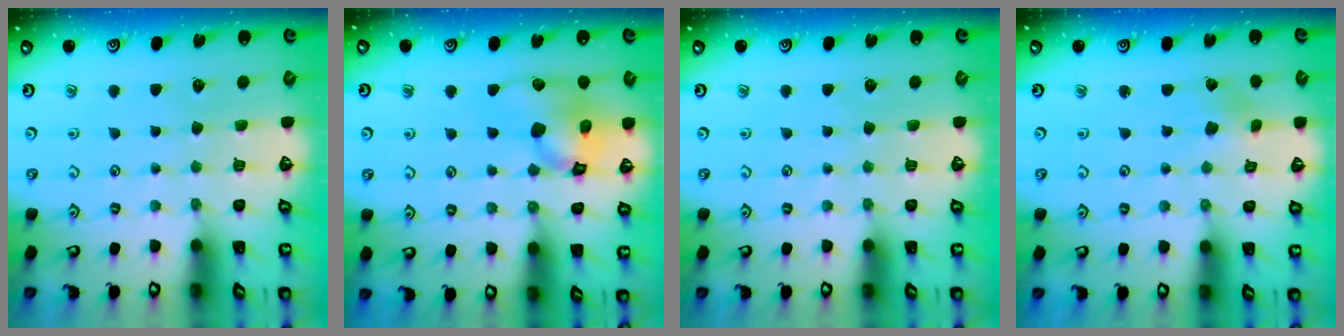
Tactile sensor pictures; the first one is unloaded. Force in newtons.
{"total": 12.5, "press": 12.4, "slide": 1.7}
{"total": 0.0}
{"total": 1.4, "press": 1.4, "slide": 0.2}